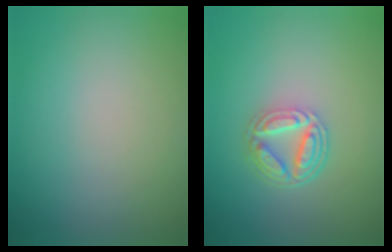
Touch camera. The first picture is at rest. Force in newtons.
{"total": 4.4, "press": 3.3, "slide": 2.9}